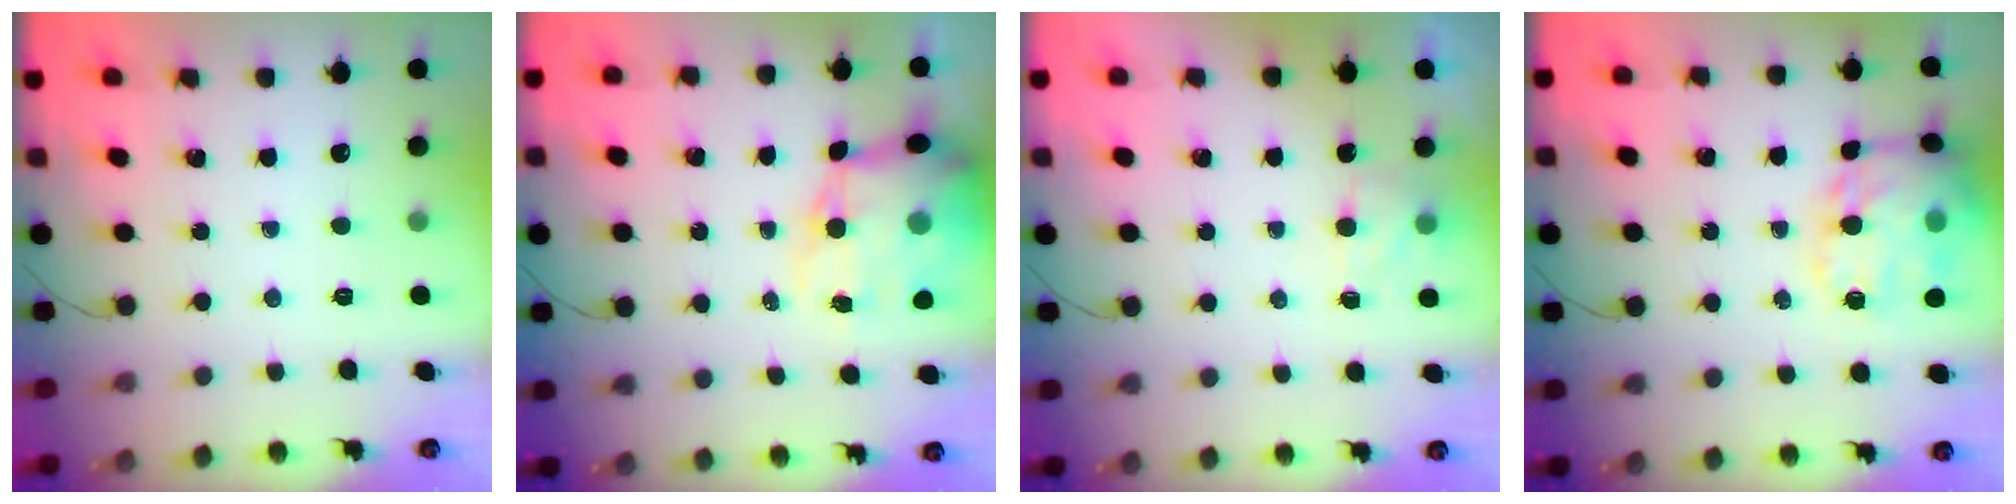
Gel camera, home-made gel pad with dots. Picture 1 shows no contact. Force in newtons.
{"total": 16.6, "press": 16.2, "slide": 3.6}
{"total": 5.1, "press": 4.9, "slide": 1.4}
{"total": 21.0, "press": 20.8, "slide": 2.8}